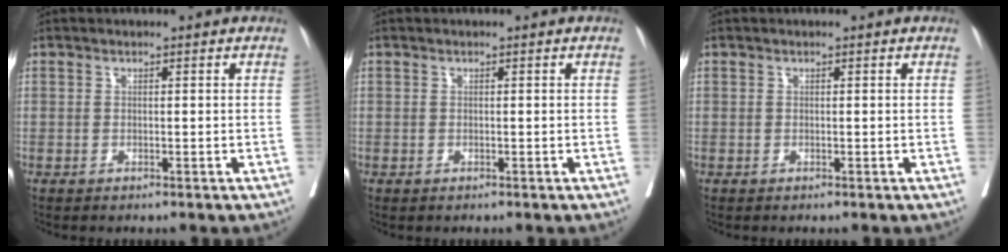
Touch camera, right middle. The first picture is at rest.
{"total": 0.0}
{"total": 0.0}